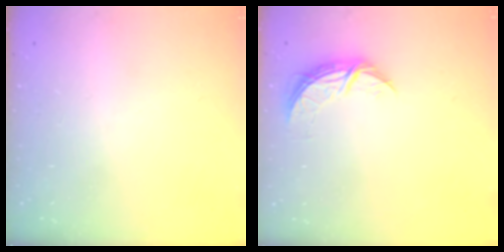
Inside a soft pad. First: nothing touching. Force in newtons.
{"total": 6.9, "press": 6.9, "slide": 0.5}